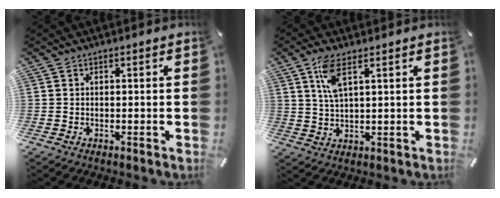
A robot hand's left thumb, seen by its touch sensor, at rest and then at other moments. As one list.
[{"total": 6.3, "force": [3.2, 2.0, 5.1], "torque": [-0.110, 0.005, 0.055]}]